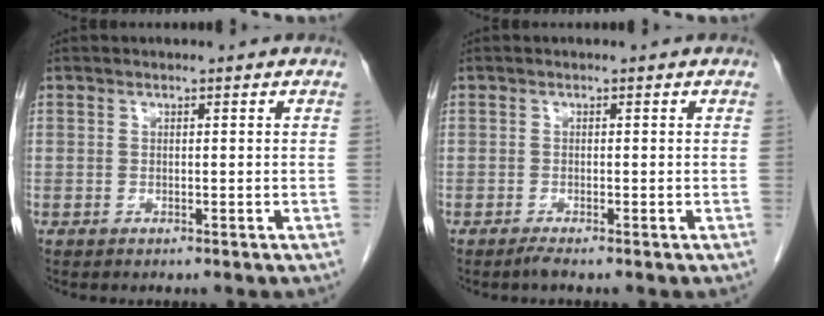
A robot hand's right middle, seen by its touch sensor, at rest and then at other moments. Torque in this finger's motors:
{"motor_torque": [0.32, -0.06, 0.00, 0.01]}